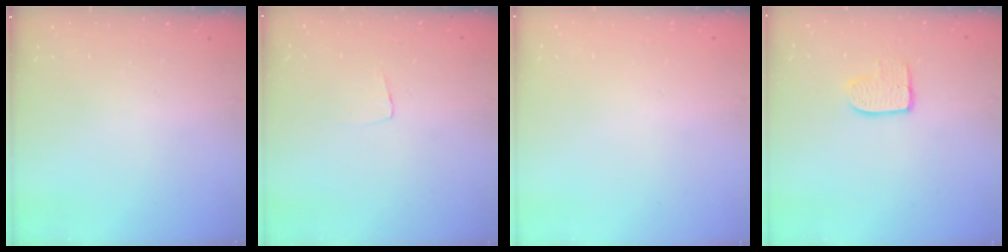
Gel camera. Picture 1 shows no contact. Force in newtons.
{"total": 3.3, "press": 3.3, "slide": 0.2}
{"total": 0.0}
{"total": 7.9, "press": 7.9, "slide": 0.5}